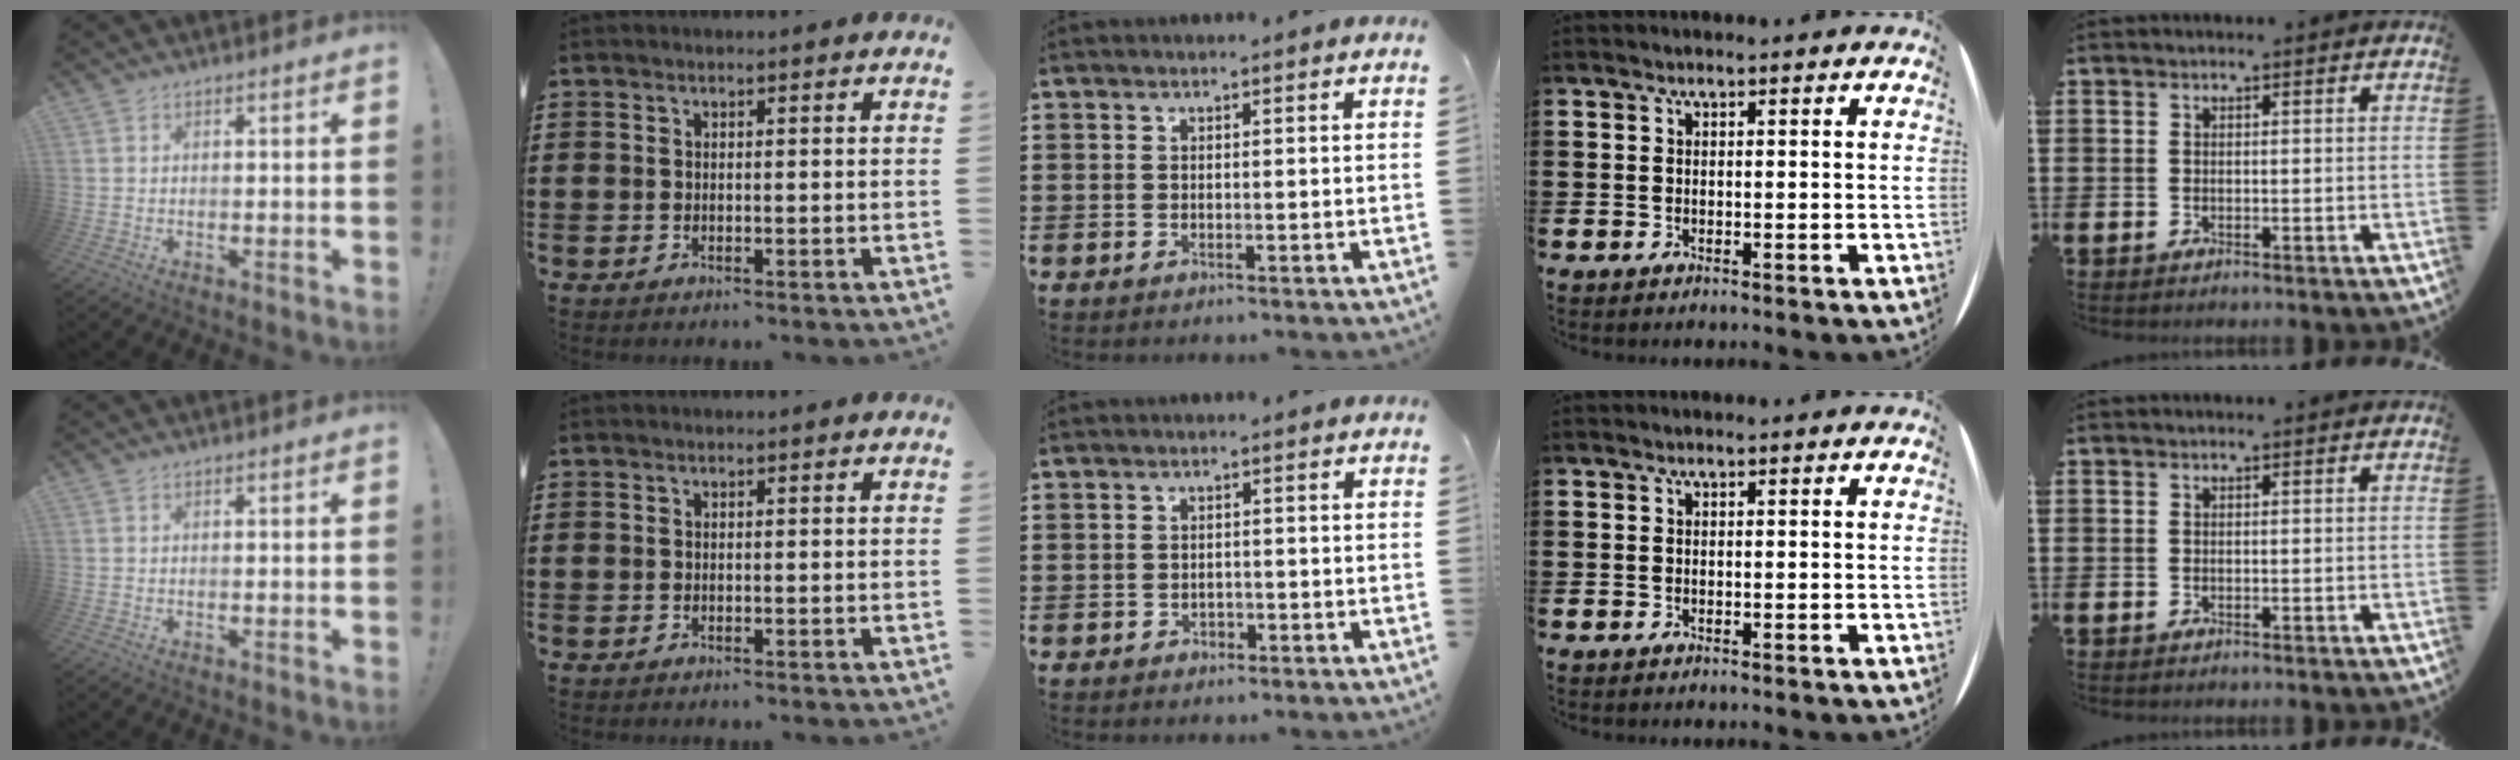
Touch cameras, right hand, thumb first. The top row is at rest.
{"middle": {"total": 0.9, "force": [-0.7, 0.6, 0.2], "torque": [-0.008, 0.001, -0.015]}}